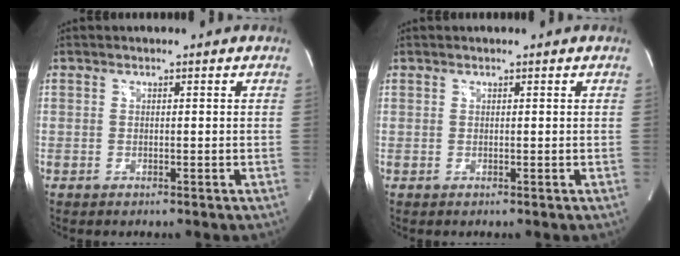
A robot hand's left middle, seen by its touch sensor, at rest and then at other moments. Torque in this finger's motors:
{"motor_torque": [0.67, -0.98, 0.18, 0.04]}